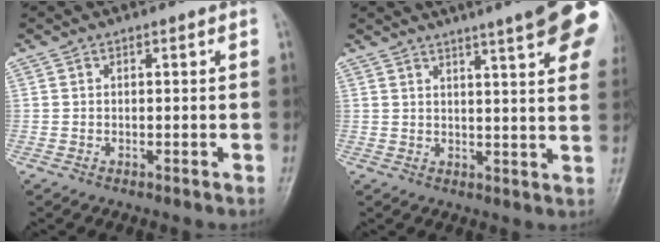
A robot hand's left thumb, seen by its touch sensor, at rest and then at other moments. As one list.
[{"total": 19.5, "force": [12.0, 3.3, 15.0], "torque": [-0.189, -0.017, 0.134]}]